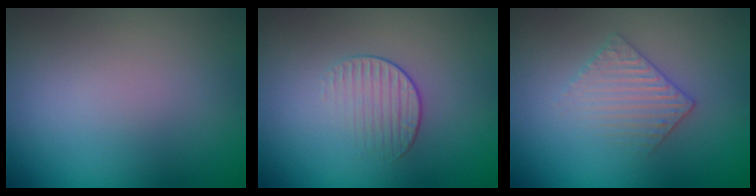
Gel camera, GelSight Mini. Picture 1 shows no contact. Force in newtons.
{"total": 1.7, "press": 1.0, "slide": 1.4}
{"total": 2.5, "press": 2.4, "slide": 0.5}